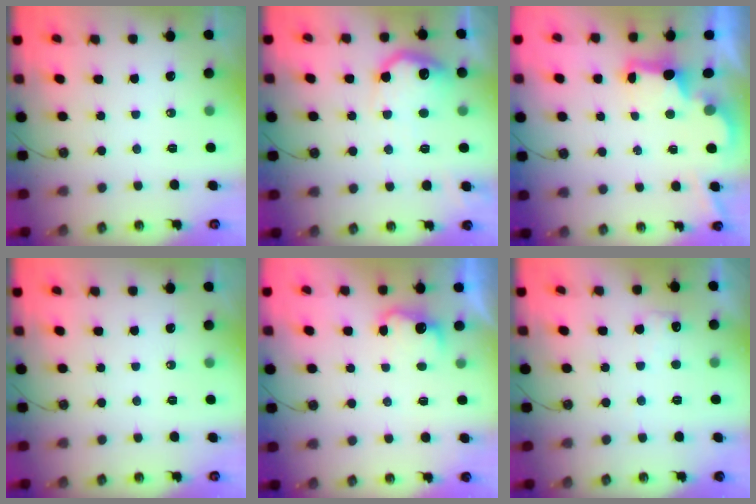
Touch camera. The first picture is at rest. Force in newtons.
{"total": 14.2, "press": 14.2, "slide": 0.8}
{"total": 2.7, "press": 2.5, "slide": 0.9}
{"total": 0.6, "press": 0.0, "slide": 0.6}
{"total": 4.9, "press": 4.7, "slide": 1.1}
{"total": 7.1, "press": 7.1, "slide": 0.8}